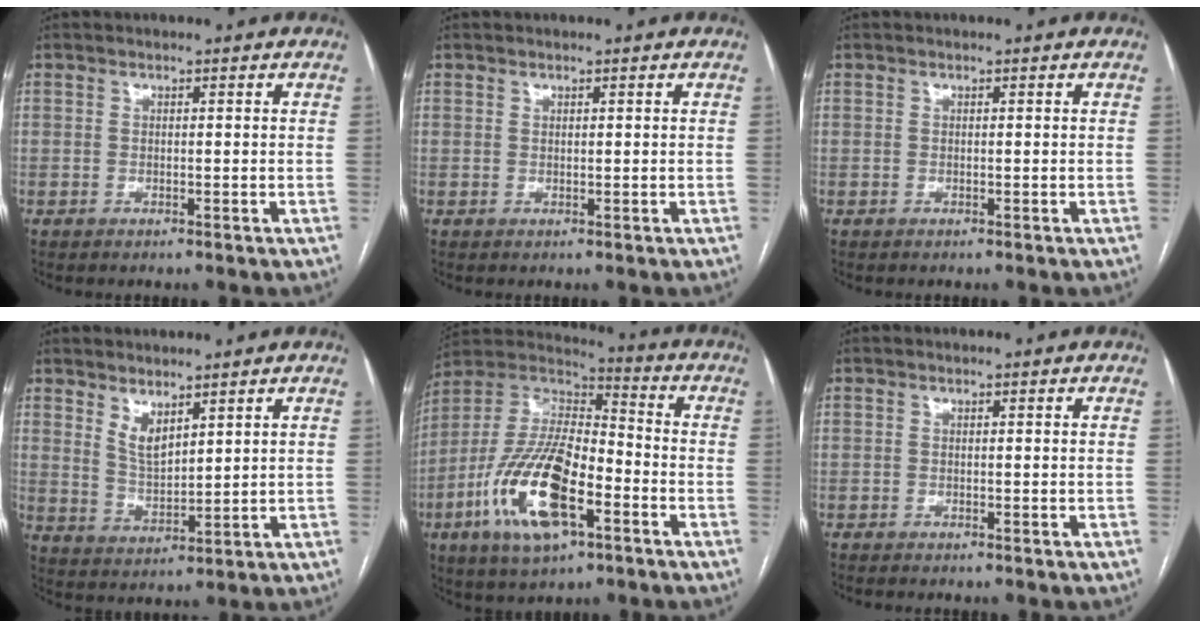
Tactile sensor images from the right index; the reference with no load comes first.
{"total": 0.0}
{"total": 0.0}
{"total": 4.4, "force": [3.1, 1.5, 2.8], "torque": [-0.059, -0.012, 0.068]}
{"total": 18.9, "force": [-7.1, 6.8, 16.2], "torque": [-0.335, 0.001, -0.125]}
{"total": 1.8, "force": [-1.6, 0.2, 0.8], "torque": [-0.013, -0.004, -0.018]}